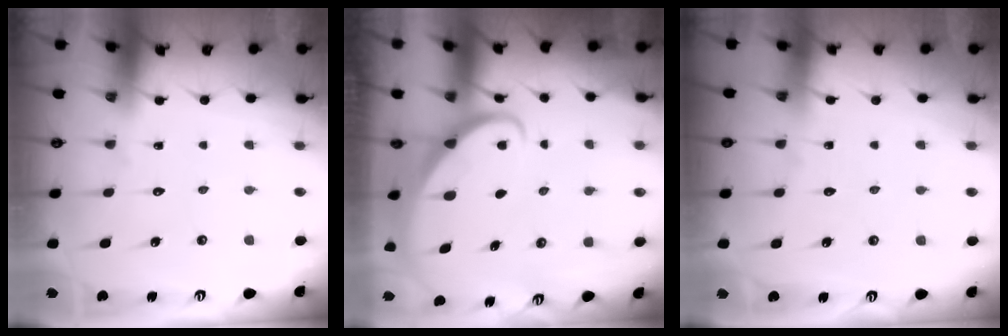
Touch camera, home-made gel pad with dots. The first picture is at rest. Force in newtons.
{"total": 2.2, "press": 2.2, "slide": 0.2}
{"total": 1.8, "press": 1.7, "slide": 0.2}